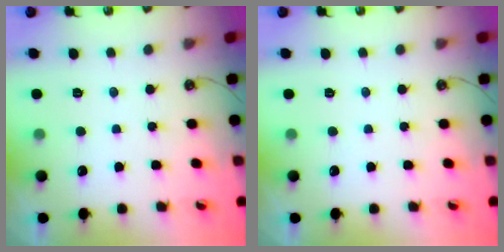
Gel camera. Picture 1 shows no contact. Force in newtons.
{"total": 0.0}